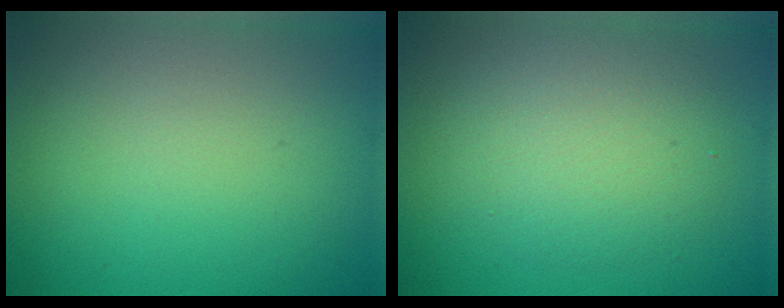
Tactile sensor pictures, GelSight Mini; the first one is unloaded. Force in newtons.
{"total": 4.1, "press": 4.1, "slide": 0.1}